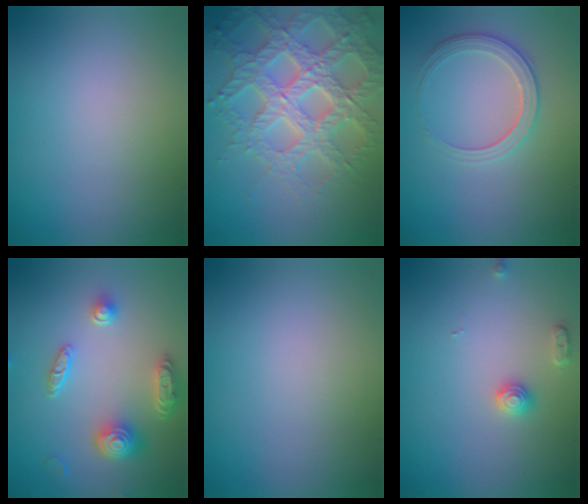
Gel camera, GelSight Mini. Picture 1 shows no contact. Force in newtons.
{"total": 6.9, "press": 6.7, "slide": 1.7}
{"total": 2.8, "press": 2.7, "slide": 0.8}
{"total": 4.6, "press": 3.9, "slide": 2.5}
{"total": 0.0}
{"total": 1.7, "press": 1.7, "slide": 0.3}